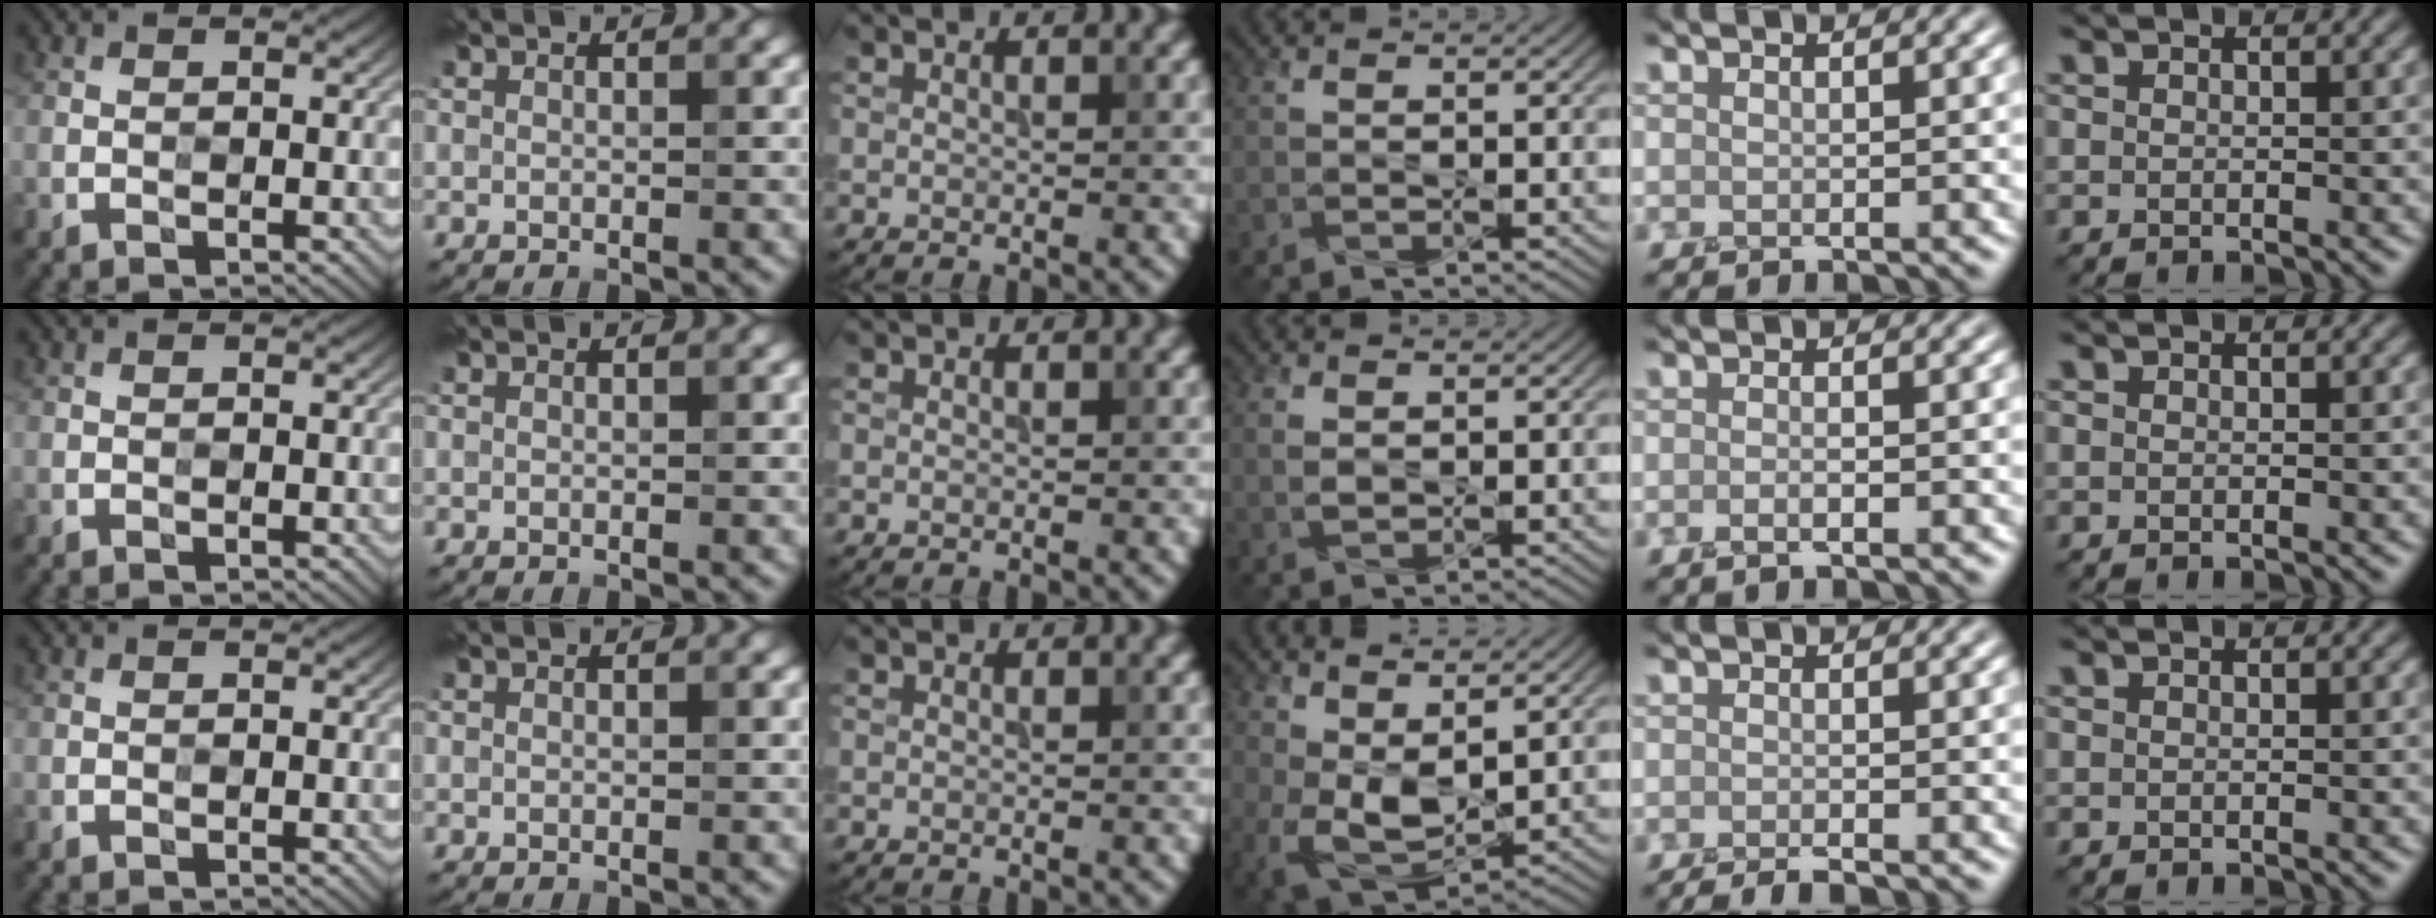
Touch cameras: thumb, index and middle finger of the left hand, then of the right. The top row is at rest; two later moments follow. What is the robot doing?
{"motion": "squeeze", "object": "foam earplug"}